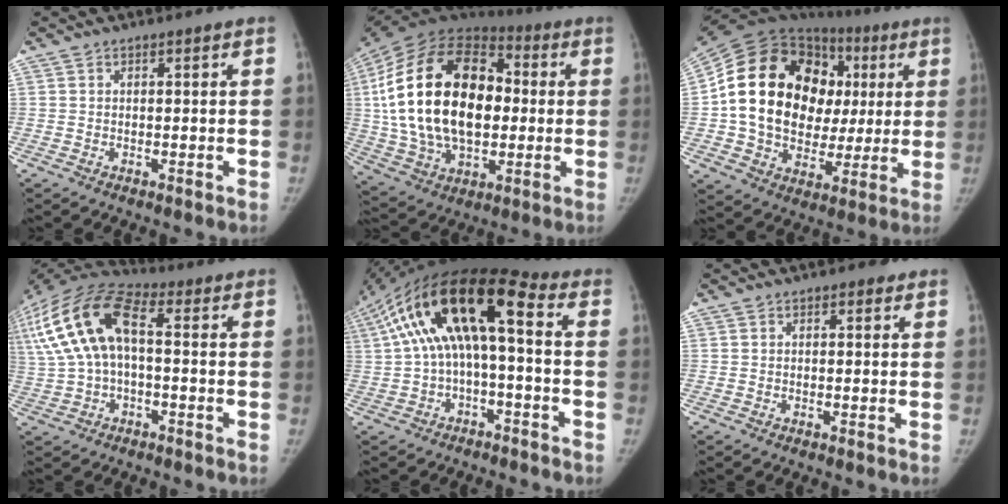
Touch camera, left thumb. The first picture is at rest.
{"total": 31.6, "force": [2.0, 19.4, 24.9], "torque": [-0.475, 0.019, 0.040]}
{"total": 27.4, "force": [4.1, 20.0, 18.4], "torque": [-0.277, 0.038, 0.073]}
{"total": 18.4, "force": [2.3, 9.5, 15.6], "torque": [-0.333, 0.041, 0.033]}
{"total": 18.8, "force": [1.6, 7.3, 17.2], "torque": [-0.324, 0.066, 0.020]}
{"total": 1.3, "force": [0.7, 0.9, 0.7], "torque": [-0.001, -0.001, 0.004]}